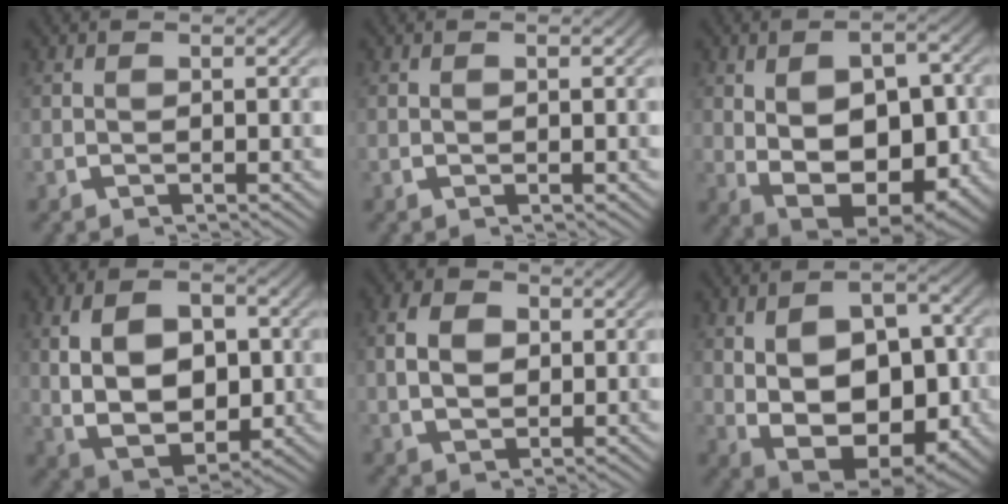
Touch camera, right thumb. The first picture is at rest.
{"total": 0.0}
{"total": 11.9, "force": [-2.0, 7.6, 8.9], "torque": [-0.179, -0.062, 0.000]}
{"total": 12.0, "force": [-0.9, 8.3, 8.6], "torque": [-0.173, -0.041, 0.007]}
{"total": 4.5, "force": [0.6, 3.3, 3.0], "torque": [-0.045, -0.008, 0.018]}
{"total": 13.2, "force": [-2.1, 8.7, 9.7], "torque": [-0.195, -0.065, -0.001]}